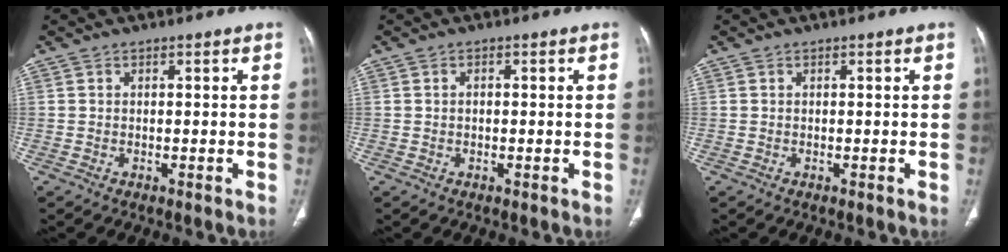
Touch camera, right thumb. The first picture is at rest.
{"total": 0.8, "force": [0.0, 0.6, 0.6], "torque": [-0.012, 0.006, 0.001]}
{"total": 0.0}